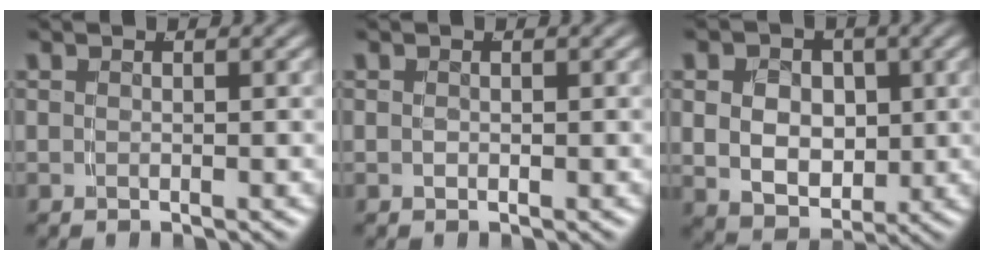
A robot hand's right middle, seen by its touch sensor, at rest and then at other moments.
{"total": 0.0}
{"total": 7.0, "force": [-0.3, 5.8, 4.0], "torque": [-0.081, -0.037, 0.007]}